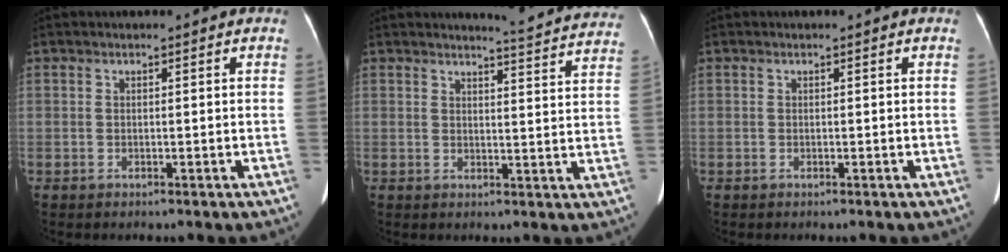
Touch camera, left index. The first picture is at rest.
{"total": 13.6, "force": [13.3, 0.0, 2.4], "torque": [-0.017, -0.073, 0.126]}
{"total": 0.0}